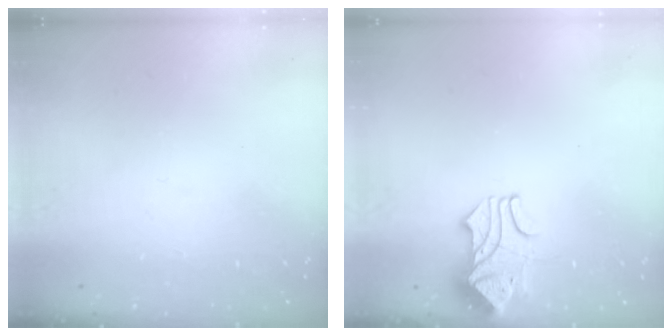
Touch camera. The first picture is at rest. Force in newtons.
{"total": 1.7, "press": 1.3, "slide": 1.2}